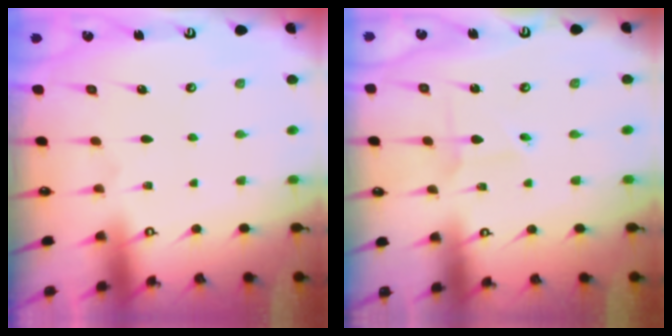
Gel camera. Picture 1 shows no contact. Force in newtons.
{"total": 1.8, "press": 1.8, "slide": 0.1}